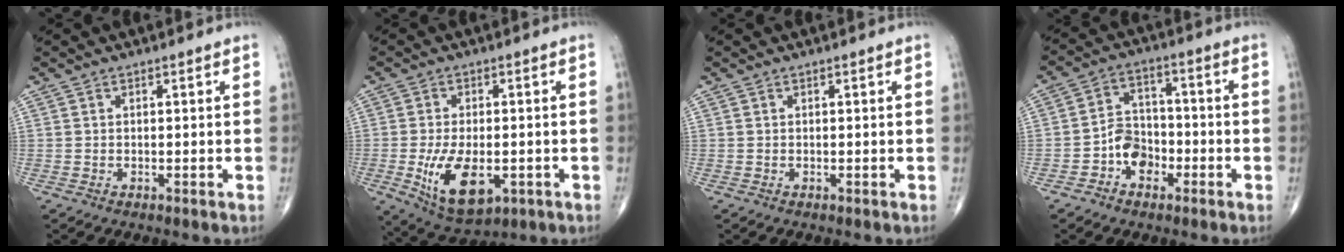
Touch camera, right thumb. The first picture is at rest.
{"total": 11.8, "force": [-3.0, 6.2, 9.6], "torque": [-0.161, -0.008, -0.036]}
{"total": 0.0}
{"total": 7.4, "force": [-3.0, 5.6, 3.8], "torque": [-0.034, 0.035, -0.059]}